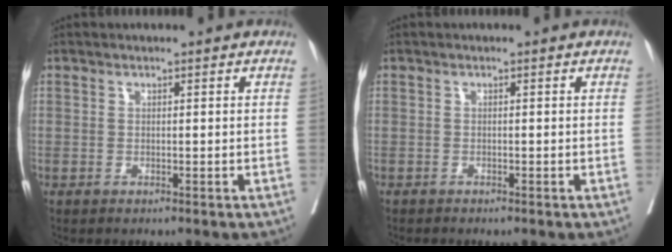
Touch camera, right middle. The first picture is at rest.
{"total": 0.5, "force": [-0.5, 0.1, 0.1], "torque": [-0.007, -0.001, -0.014]}